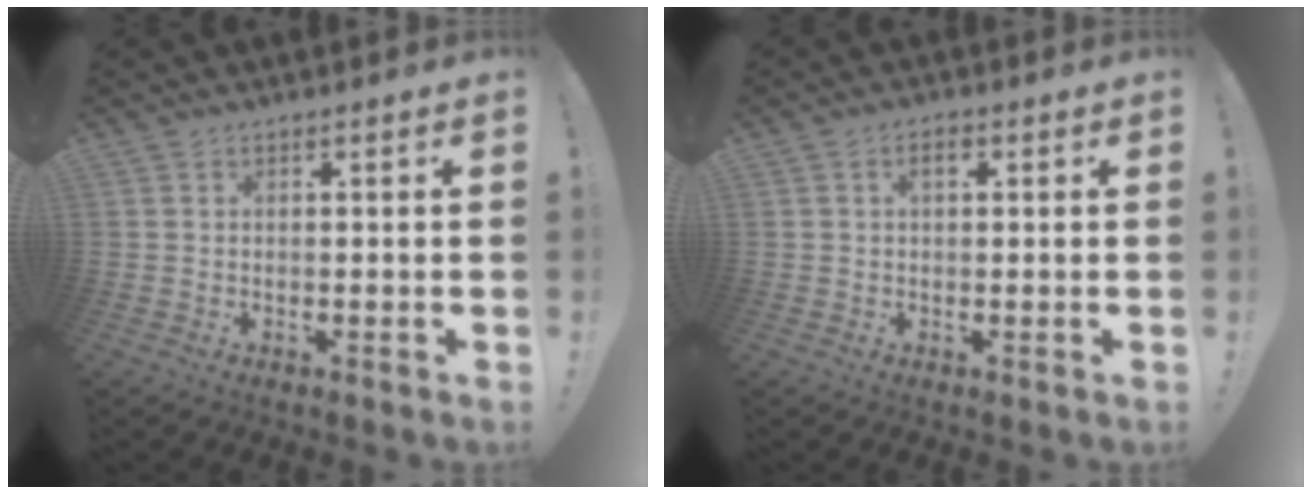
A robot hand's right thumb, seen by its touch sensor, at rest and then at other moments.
{"total": 2.4, "force": [0.8, 1.2, 1.9], "torque": [-0.032, 0.004, 0.009]}